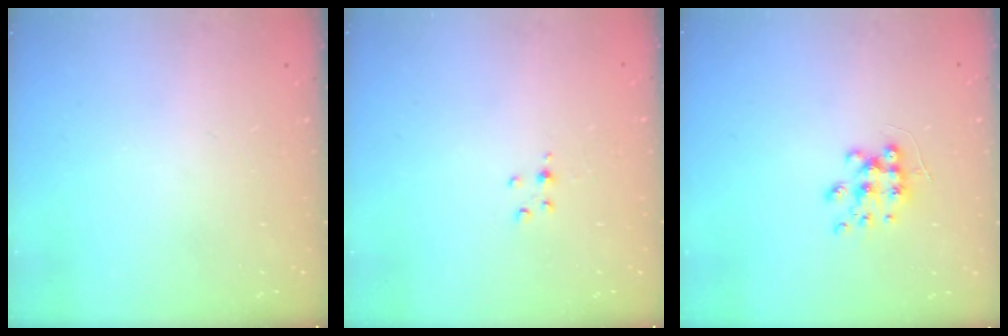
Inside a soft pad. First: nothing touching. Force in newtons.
{"total": 2.6, "press": 2.6, "slide": 0.3}
{"total": 7.6, "press": 7.5, "slide": 0.8}